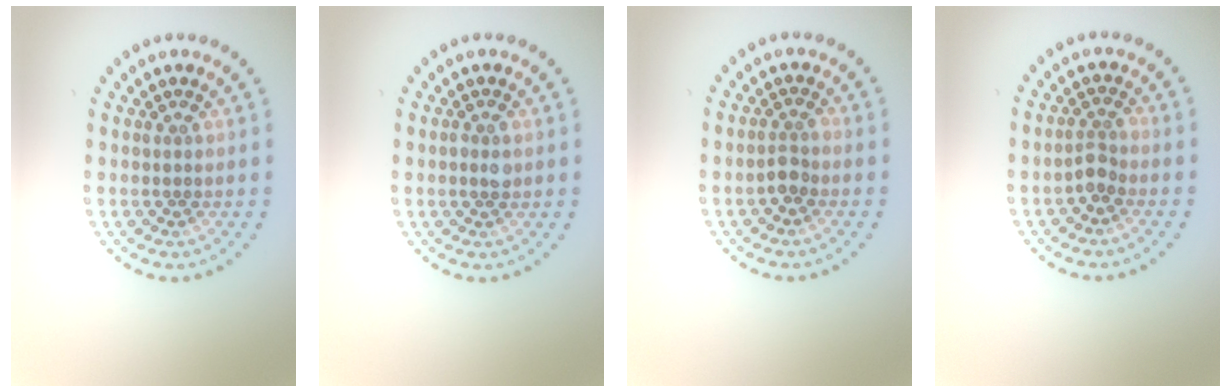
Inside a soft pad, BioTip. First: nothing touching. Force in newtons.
{"total": 1.2, "press": 1.2, "slide": 0.3}
{"total": 1.5, "press": 1.2, "slide": 0.9}
{"total": 1.7, "press": 1.2, "slide": 1.1}